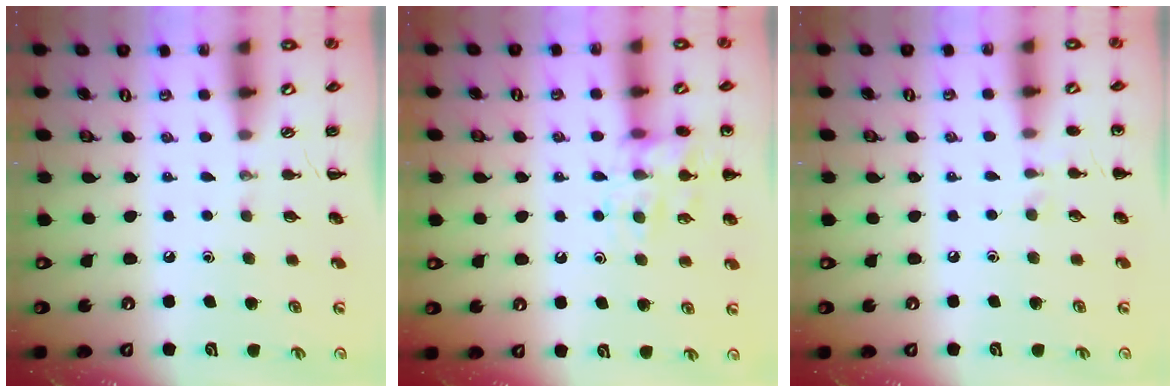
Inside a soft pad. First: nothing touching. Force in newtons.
{"total": 14.3, "press": 14.2, "slide": 1.8}
{"total": 5.0, "press": 4.7, "slide": 1.6}